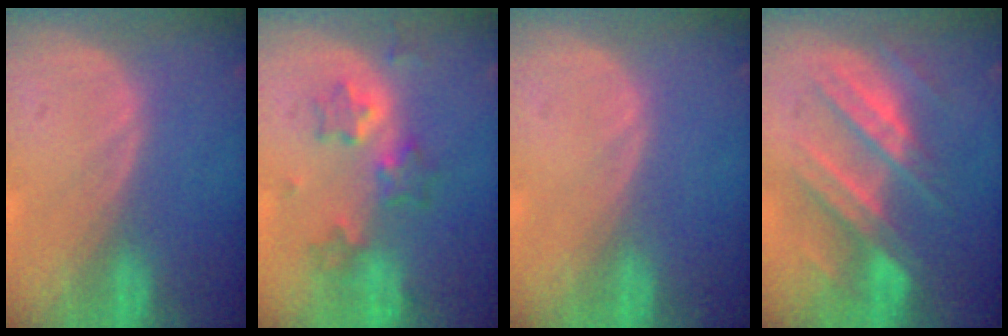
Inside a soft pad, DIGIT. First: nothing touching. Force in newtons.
{"total": 5.8, "press": 5.7, "slide": 1.2}
{"total": 0.0}
{"total": 8.3, "press": 8.1, "slide": 1.7}